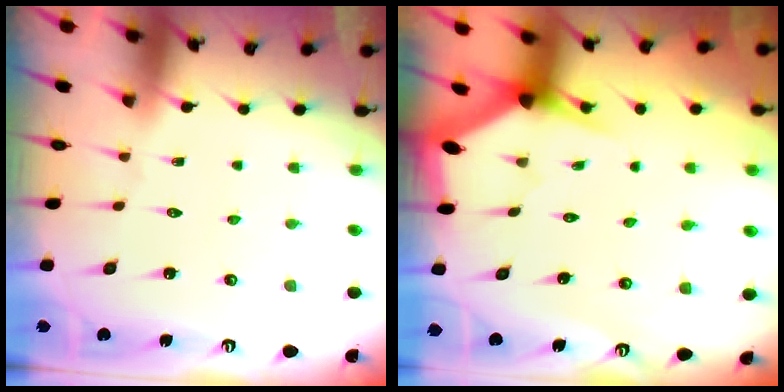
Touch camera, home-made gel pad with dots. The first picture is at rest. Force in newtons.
{"total": 3.0, "press": 3.0, "slide": 0.1}